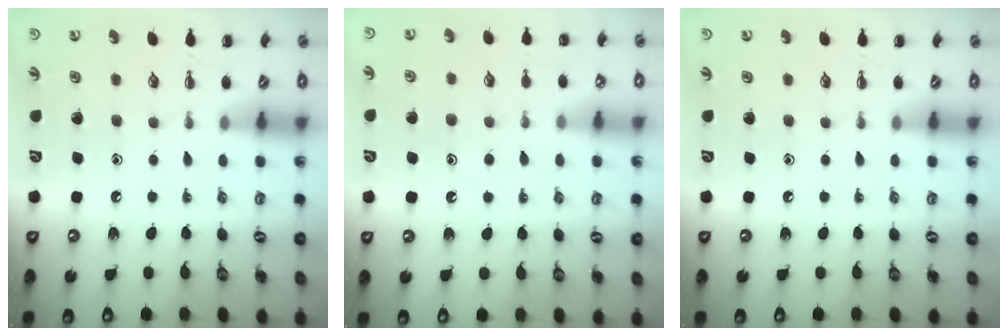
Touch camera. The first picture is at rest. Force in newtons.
{"total": 8.6, "press": 8.5, "slide": 1.1}
{"total": 0.0}